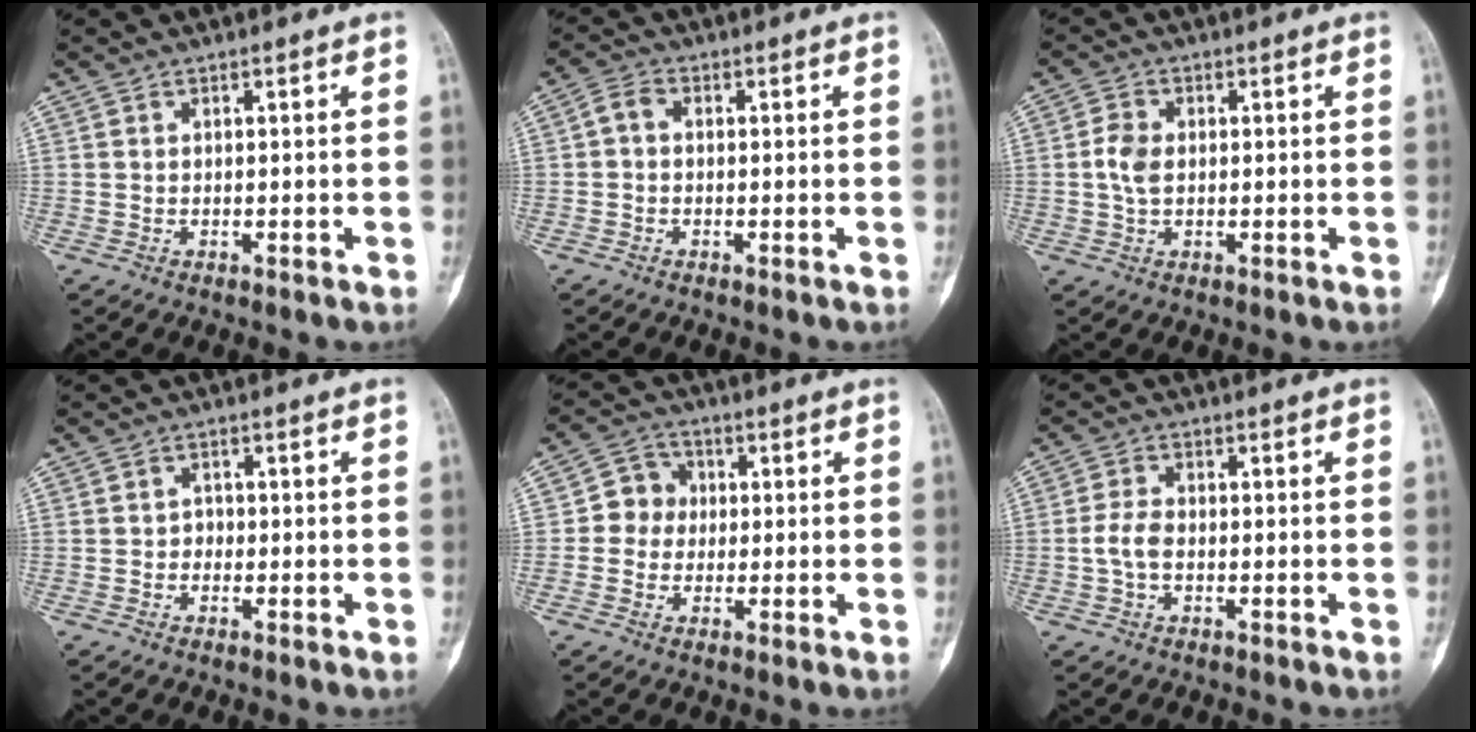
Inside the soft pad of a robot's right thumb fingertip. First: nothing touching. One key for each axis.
{"total": 2.7, "fx": -0.1, "fy": 1.9, "fz": 2.0, "tx": -0.034, "ty": 0.008, "tz": -0.011}
{"total": 3.8, "fx": 0.1, "fy": 2.4, "fz": 2.9, "tx": -0.060, "ty": 0.005, "tz": -0.004}
{"total": 1.3, "fx": -0.5, "fy": 1.1, "fz": 0.4, "tx": 0.007, "ty": 0.007, "tz": -0.014}
{"total": 5.7, "fx": 0.0, "fy": 5.2, "fz": 2.2, "tx": -0.006, "ty": 0.013, "tz": -0.014}
{"total": 3.7, "fx": -0.8, "fy": 2.1, "fz": 2.9, "tx": -0.067, "ty": 0.011, "tz": -0.020}